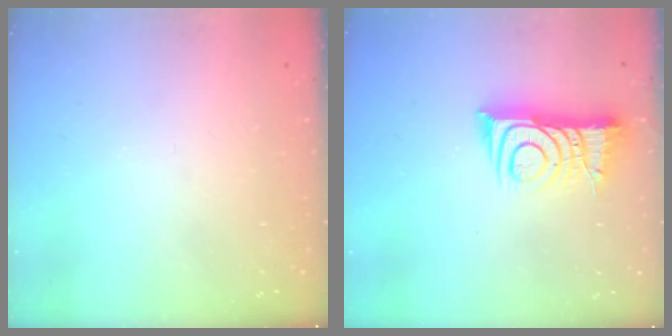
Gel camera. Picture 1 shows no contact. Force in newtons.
{"total": 10.1, "press": 10.1, "slide": 1.0}